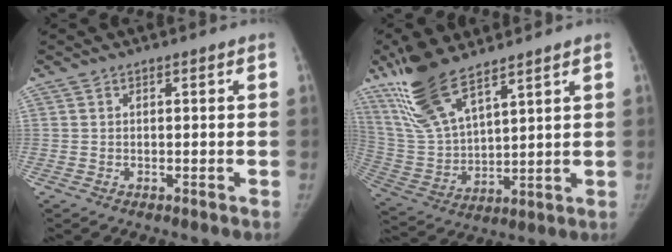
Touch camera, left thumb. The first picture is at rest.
{"total": 15.0, "force": [10.4, 5.0, 9.5], "torque": [-0.183, -0.041, 0.220]}